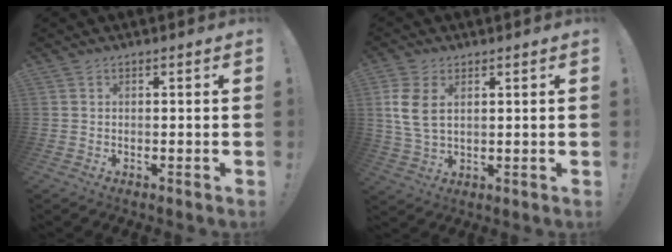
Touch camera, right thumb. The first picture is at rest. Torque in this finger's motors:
{"motor_torque": [-0.09, 0.48, 0.46, 0.35, 0.29]}